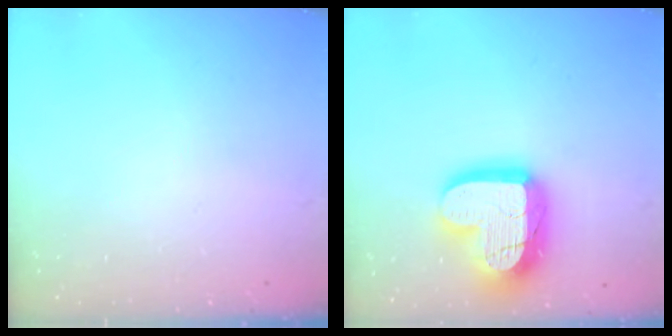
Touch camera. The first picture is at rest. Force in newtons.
{"total": 21.7, "press": 21.6, "slide": 1.9}